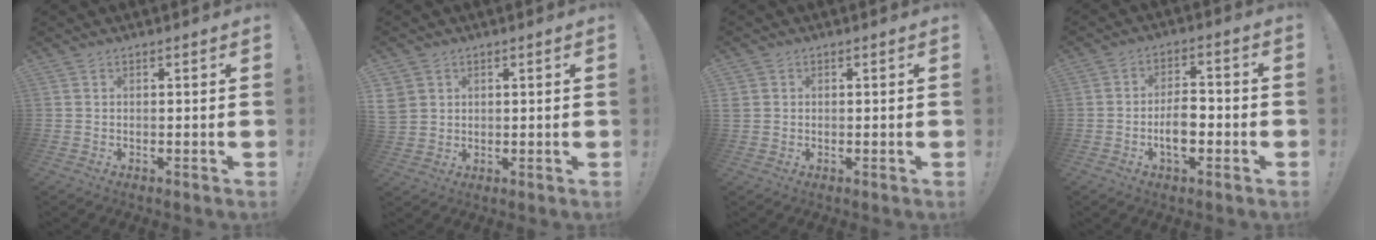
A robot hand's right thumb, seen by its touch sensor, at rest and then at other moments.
{"total": 4.5, "force": [1.9, 3.9, 1.3], "torque": [-0.026, -0.009, 0.038]}
{"total": 1.8, "force": [0.3, 1.7, 0.5], "torque": [-0.010, 0.005, 0.007]}
{"total": 7.7, "force": [-2.6, 4.1, 6.1], "torque": [-0.103, 0.006, -0.050]}